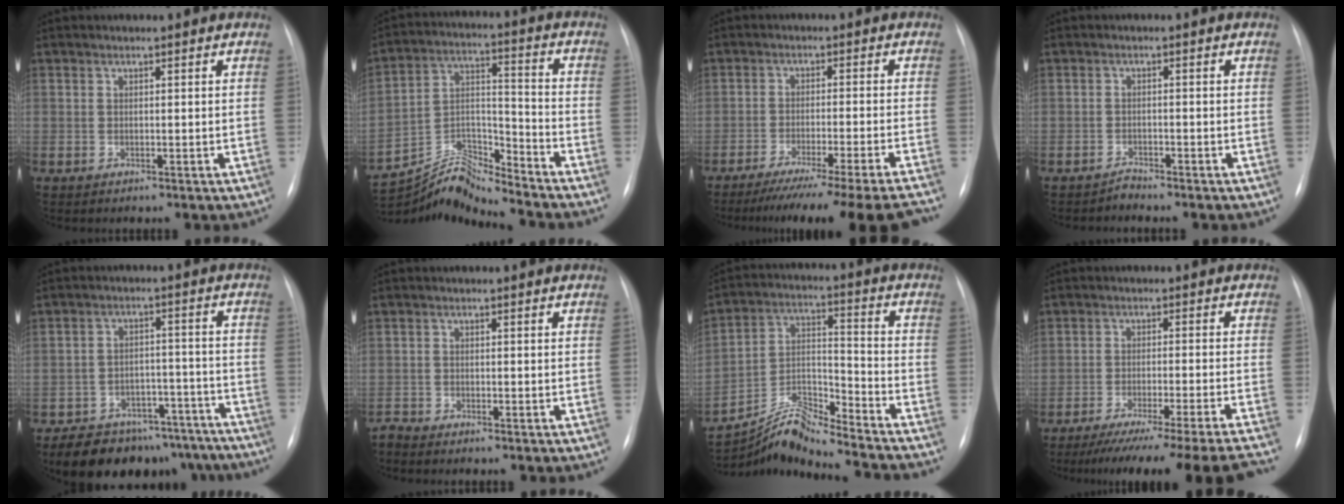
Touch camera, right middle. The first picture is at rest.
{"total": 14.1, "force": [-14.0, -1.3, 1.1], "torque": [-0.026, 0.049, -0.260]}
{"total": 17.5, "force": [-15.3, -2.7, 8.2], "torque": [-0.086, -0.051, -0.221]}
{"total": 1.3, "force": [-1.2, -0.1, -0.3], "torque": [0.013, -0.004, -0.020]}
{"total": 18.1, "force": [-15.3, 7.8, 5.6], "torque": [-0.065, 0.024, -0.198]}
{"total": 1.3, "force": [-1.3, -0.1, -0.1], "torque": [0.005, -0.004, -0.023]}
{"total": 13.7, "force": [-13.4, -1.1, 2.7], "torque": [-0.049, 0.033, -0.238]}
{"total": 18.4, "force": [-16.1, -2.7, 8.3], "torque": [-0.087, -0.051, -0.230]}